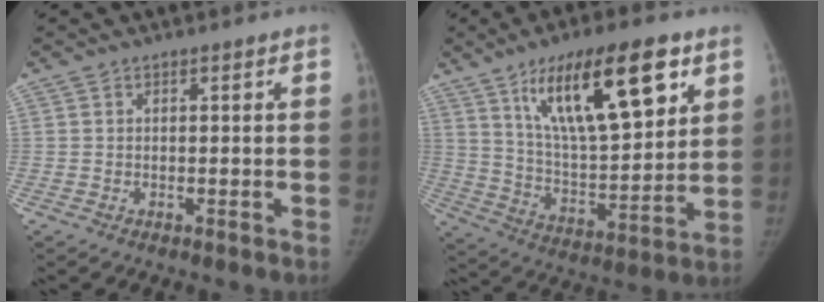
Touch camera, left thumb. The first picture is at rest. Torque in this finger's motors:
{"motor_torque": [0.91, 1.06, 1.65, -1.12, 0.18]}